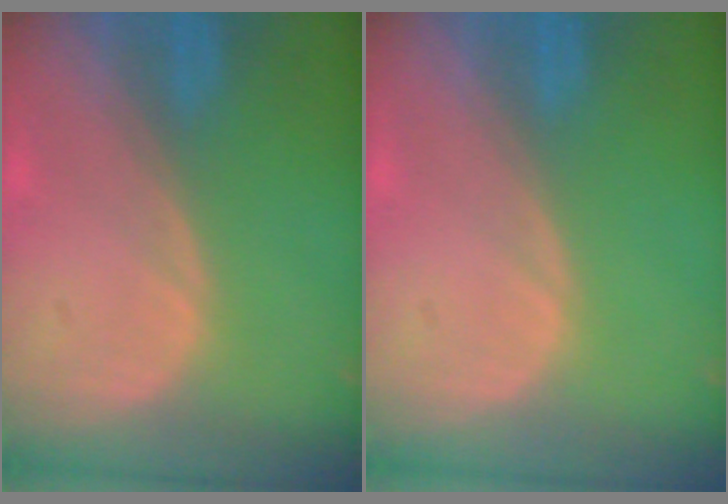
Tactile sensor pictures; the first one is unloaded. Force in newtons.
{"total": 0.0}